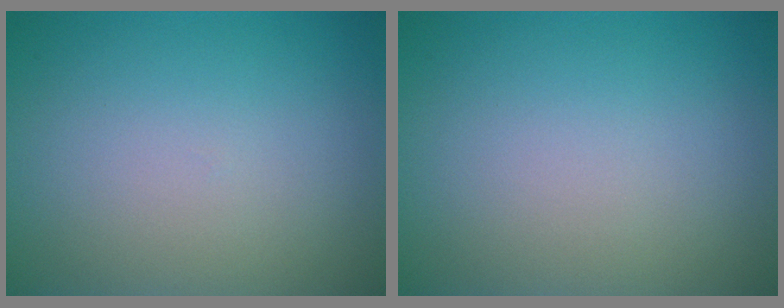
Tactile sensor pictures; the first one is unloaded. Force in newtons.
{"total": 0.0}